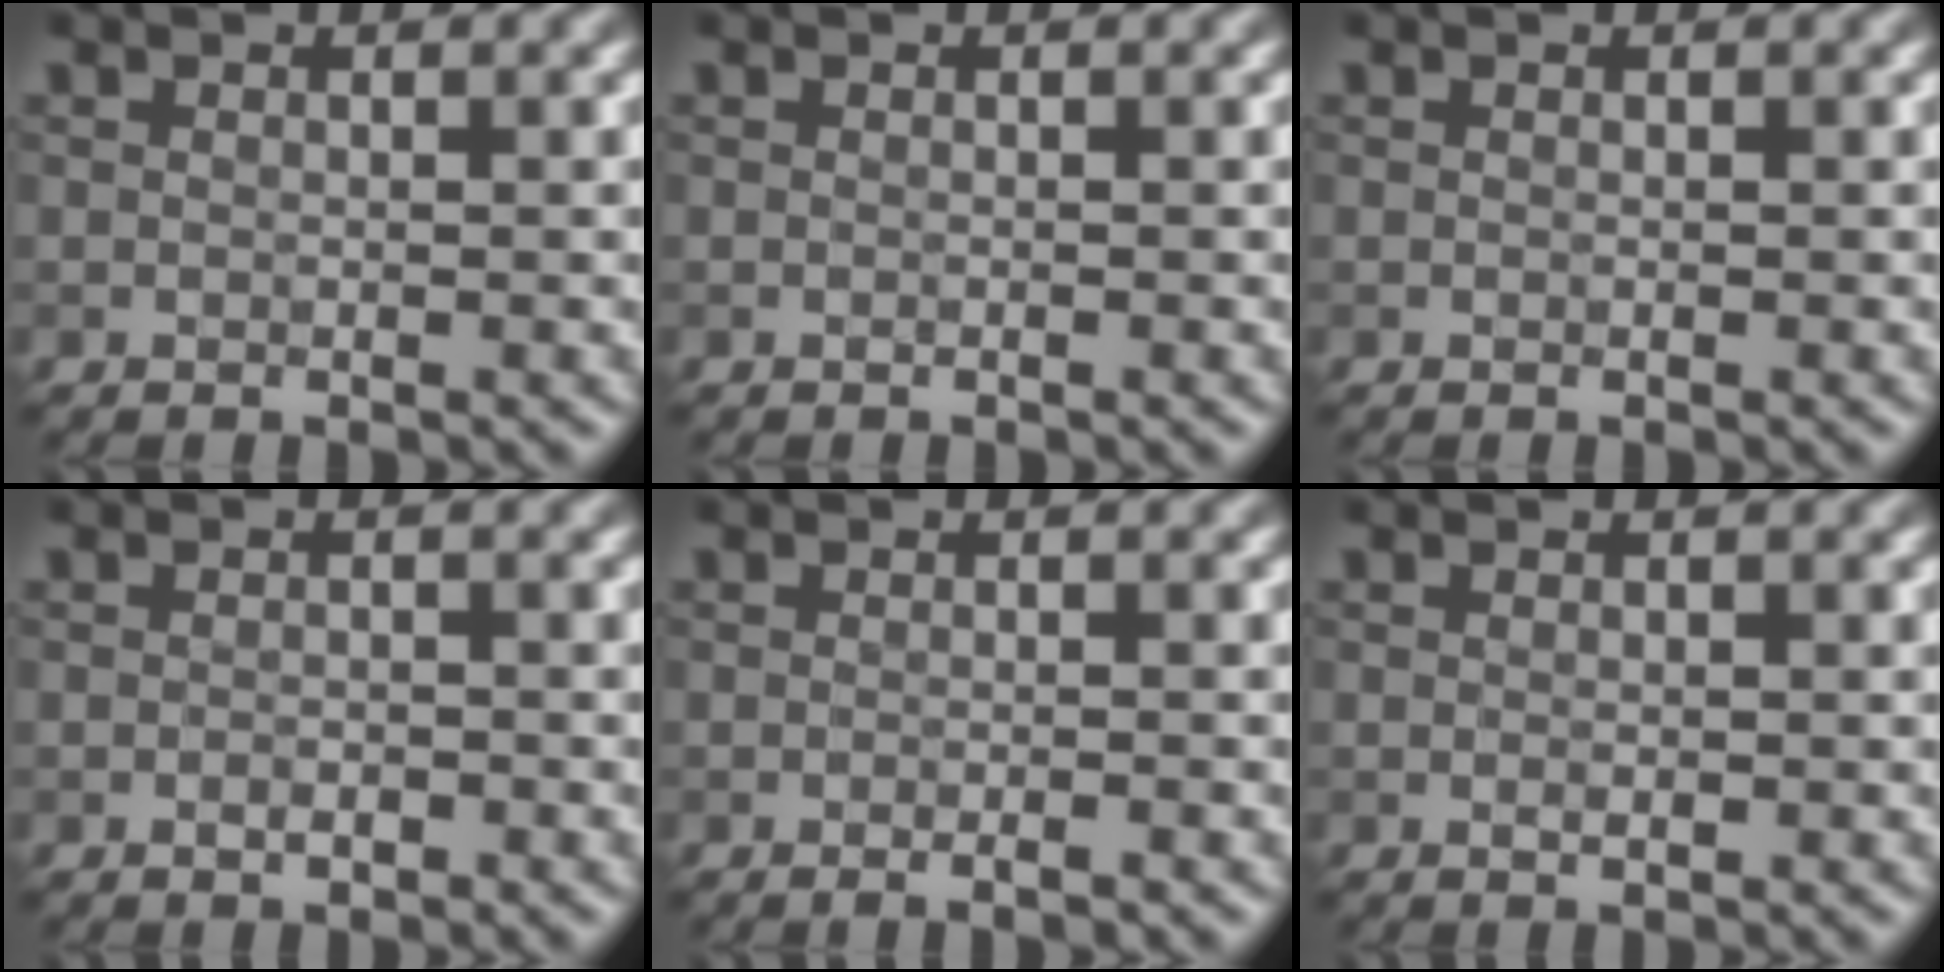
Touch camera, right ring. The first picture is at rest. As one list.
[{"total": 0.0}, {"total": 0.0}, {"total": 0.9, "force": [-0.5, 0.5, 0.6], "torque": [-0.010, 0.000, -0.008]}, {"total": 1.1, "force": [-0.5, 0.2, 1.0], "torque": [-0.011, -0.003, -0.009]}, {"total": 0.6, "force": [0.0, 0.3, 0.5], "torque": [-0.010, -0.002, 0.001]}]